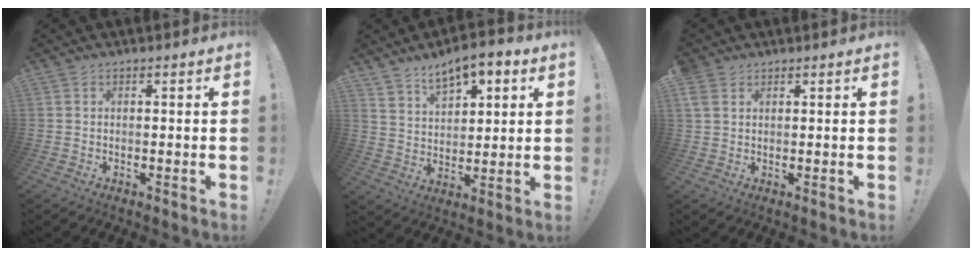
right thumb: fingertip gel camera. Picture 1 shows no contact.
{"total": 9.5, "force": [6.9, 5.1, 4.0], "torque": [-0.065, -0.043, 0.130]}
{"total": 3.6, "force": [2.2, 2.2, 1.8], "torque": [-0.032, -0.004, 0.043]}